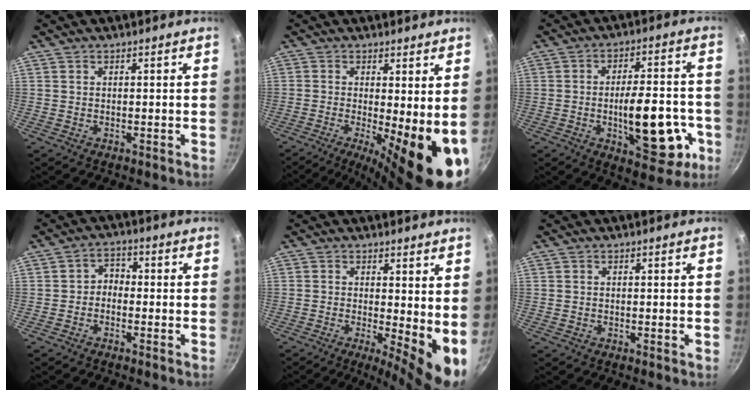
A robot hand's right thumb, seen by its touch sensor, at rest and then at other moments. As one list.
[{"total": 14.2, "force": [-2.1, 4.0, 13.5], "torque": [-0.172, -0.021, -0.027]}, {"total": 17.1, "force": [-4.7, 7.3, 14.7], "torque": [-0.177, 0.024, -0.058]}, {"total": 3.0, "force": [-1.1, 2.3, 1.6], "torque": [-0.014, 0.021, -0.028]}, {"total": 8.7, "force": [0.1, 2.8, 8.2], "torque": [-0.107, -0.020, 0.002]}, {"total": 0.0}]